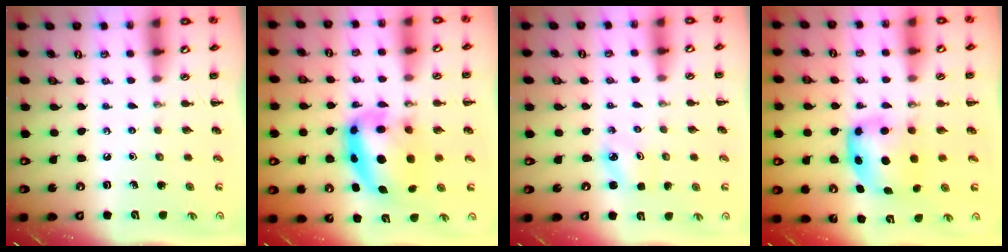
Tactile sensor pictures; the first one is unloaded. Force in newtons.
{"total": 11.7, "press": 11.4, "slide": 2.7}
{"total": 2.3, "press": 2.3, "slide": 0.4}
{"total": 6.1, "press": 6.0, "slide": 0.8}